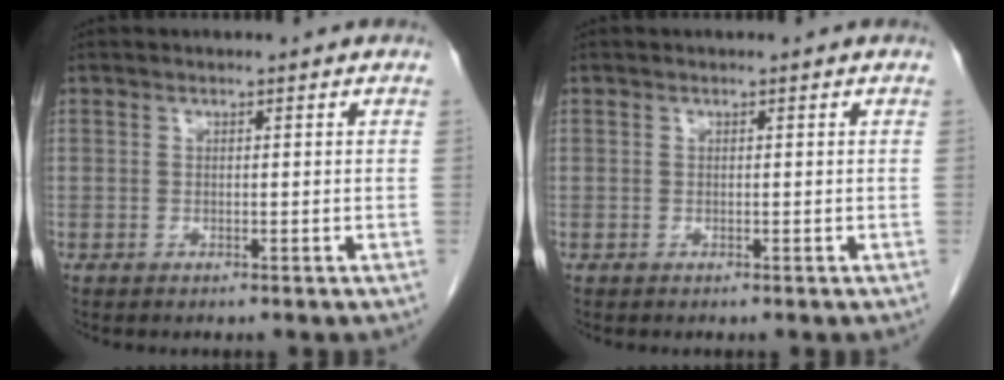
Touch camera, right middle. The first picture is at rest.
{"total": 0.0}